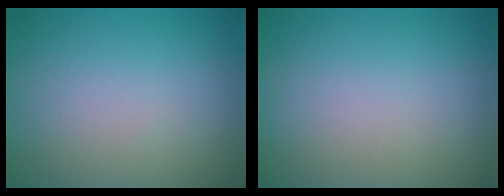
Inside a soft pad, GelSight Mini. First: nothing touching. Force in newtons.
{"total": 0.0}